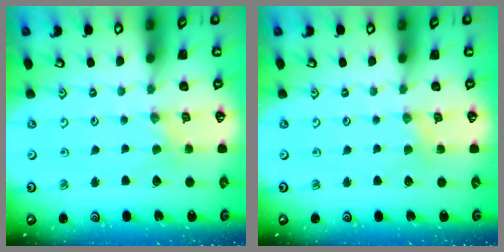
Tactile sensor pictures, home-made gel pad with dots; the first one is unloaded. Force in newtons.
{"total": 2.7, "press": 2.6, "slide": 0.4}